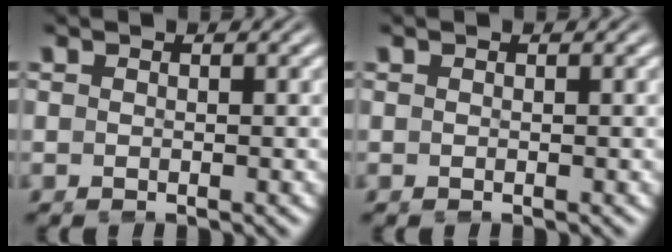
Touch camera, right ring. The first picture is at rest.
{"total": 0.0}